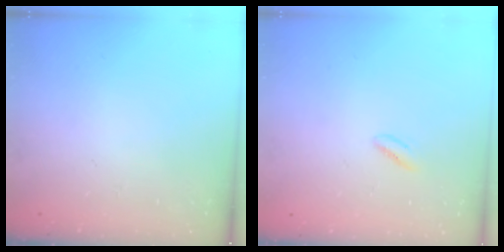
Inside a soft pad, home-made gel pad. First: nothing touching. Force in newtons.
{"total": 1.8, "press": 1.6, "slide": 0.9}